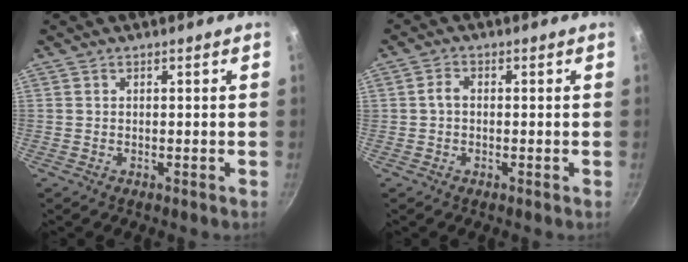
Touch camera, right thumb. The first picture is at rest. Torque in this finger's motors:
{"motor_torque": [-0.93, -0.05, 0.36, -0.02, 0.00]}